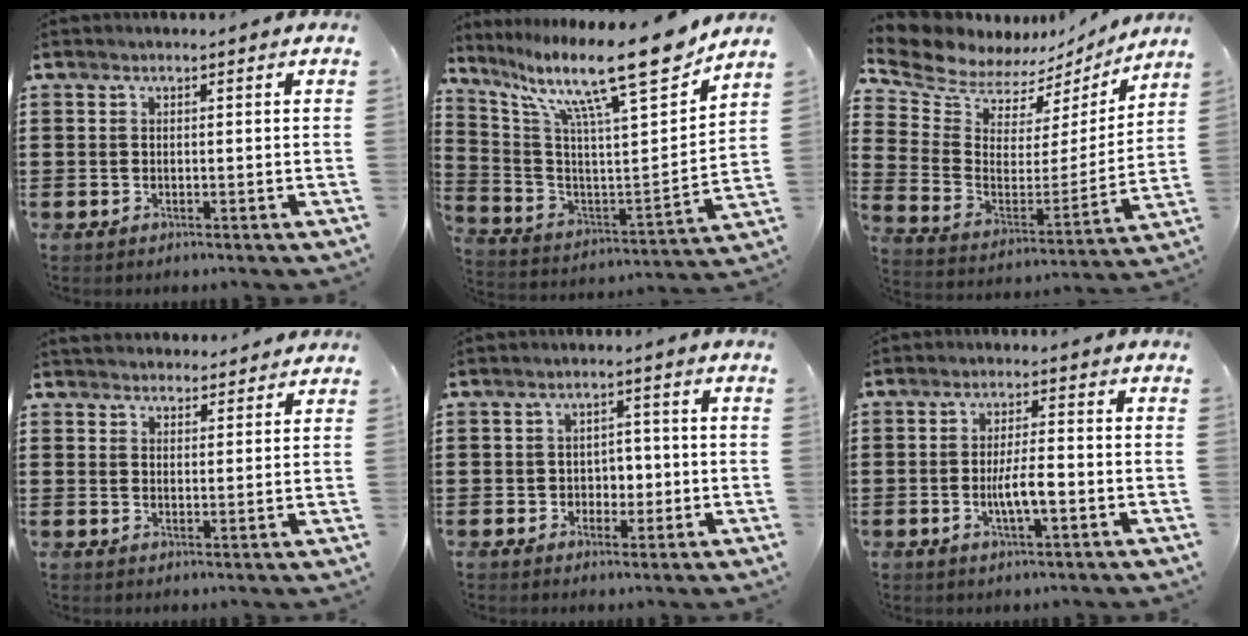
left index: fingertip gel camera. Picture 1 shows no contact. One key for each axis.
{"total": 15.9, "fx": 12.3, "fy": 1.4, "fz": 10.0, "tx": -0.189, "ty": -0.086, "tz": 0.191}
{"total": 8.7, "fx": 8.0, "fy": 3.0, "fz": 1.2, "tx": -0.076, "ty": -0.058, "tz": 0.142}
{"total": 3.0, "fx": 3.0, "fy": 0.6, "fz": -0.1, "tx": -0.007, "ty": -0.006, "tz": 0.057}
{"total": 3.1, "fx": -0.4, "fy": 2.8, "fz": 1.3, "tx": -0.029, "ty": 0.005, "tz": -0.017}
{"total": 4.9, "fx": -1.3, "fy": 1.2, "fz": 4.6, "tx": -0.085, "ty": 0.004, "tz": -0.024}